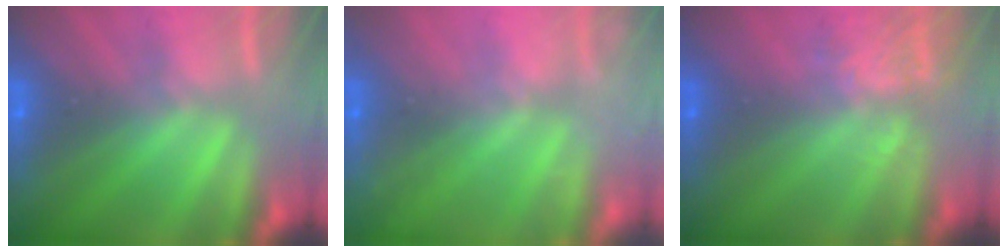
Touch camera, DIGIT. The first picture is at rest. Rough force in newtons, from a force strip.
{"total": 2.3}
{"total": 3.9}